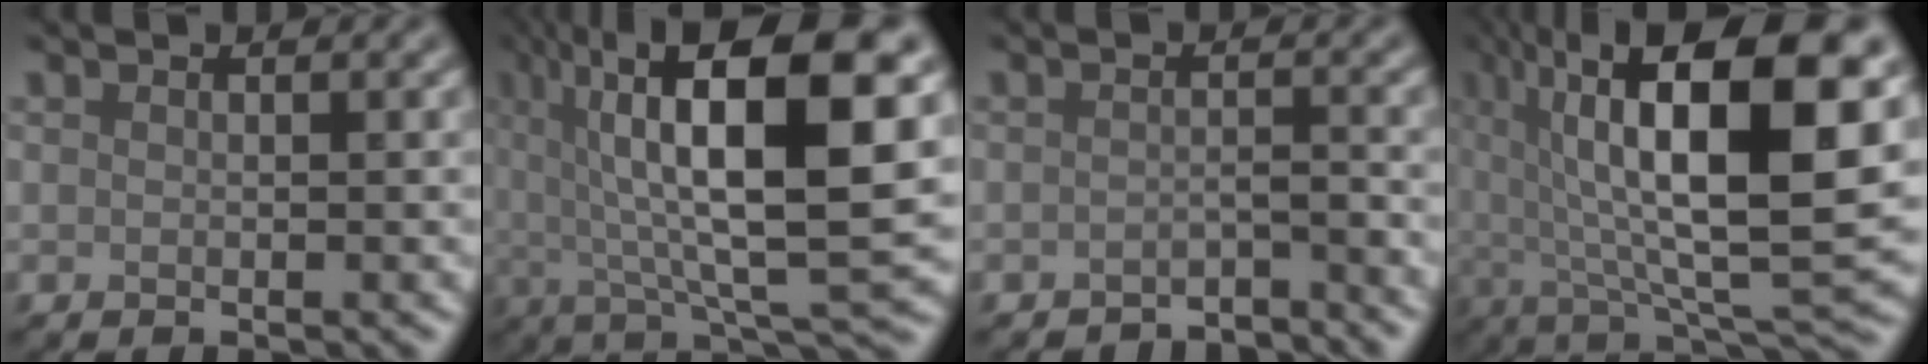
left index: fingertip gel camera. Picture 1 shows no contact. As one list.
[{"total": 14.4, "force": [4.7, 3.7, 13.1], "torque": [-0.195, 0.012, 0.076]}, {"total": 2.7, "force": [-2.6, 0.2, 0.6], "torque": [-0.007, 0.004, -0.042]}, {"total": 16.4, "force": [4.8, 4.7, 14.9], "torque": [-0.229, 0.009, 0.085]}]